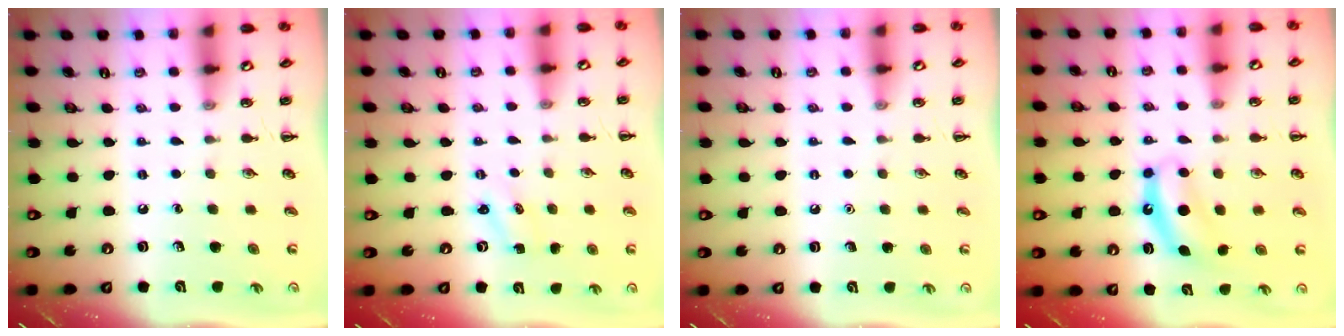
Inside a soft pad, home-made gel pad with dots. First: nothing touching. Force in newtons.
{"total": 1.3, "press": 1.2, "slide": 0.3}
{"total": 1.6, "press": 1.6, "slide": 0.1}
{"total": 6.4, "press": 6.4, "slide": 1.0}